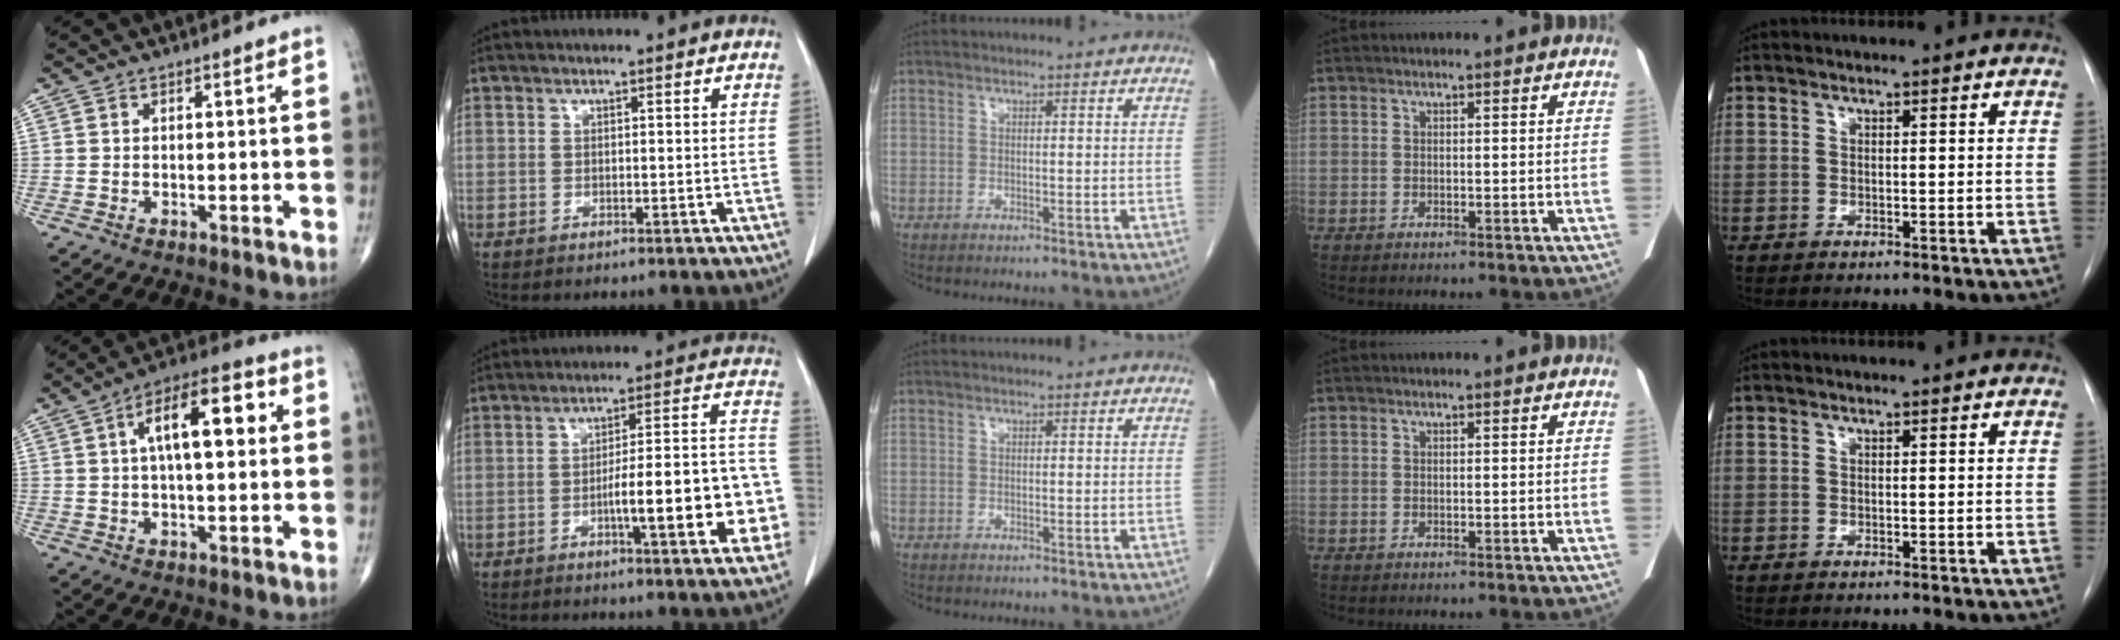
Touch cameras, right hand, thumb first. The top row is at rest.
{"thumb": {"total": 13.3, "force": [2.9, 5.4, 11.8], "torque": [-0.176, 0.023, 0.039]}, "index": {"total": 15.0, "force": [-4.2, 2.5, 14.2], "torque": [-0.169, 0.030, -0.054]}}